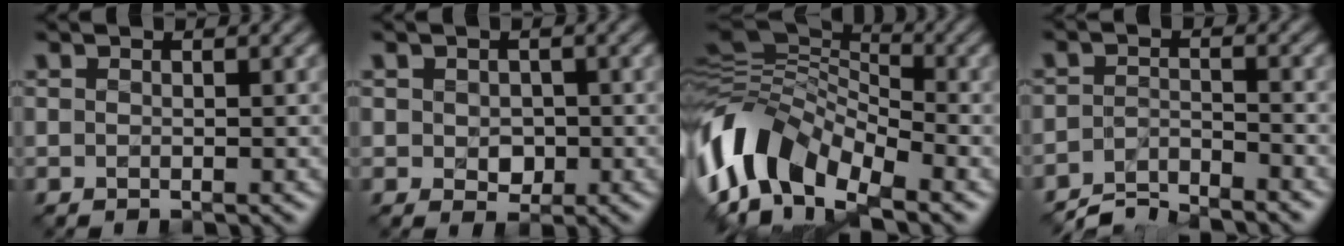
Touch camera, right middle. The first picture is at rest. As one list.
[{"total": 2.0, "force": [-0.1, 1.6, 1.2], "torque": [-0.019, -0.006, -0.002]}, {"total": 10.5, "force": [-5.1, 5.8, 7.2], "torque": [-0.131, 0.004, -0.112]}, {"total": 4.3, "force": [-4.1, 0.7, 1.2], "torque": [-0.021, -0.002, -0.079]}]